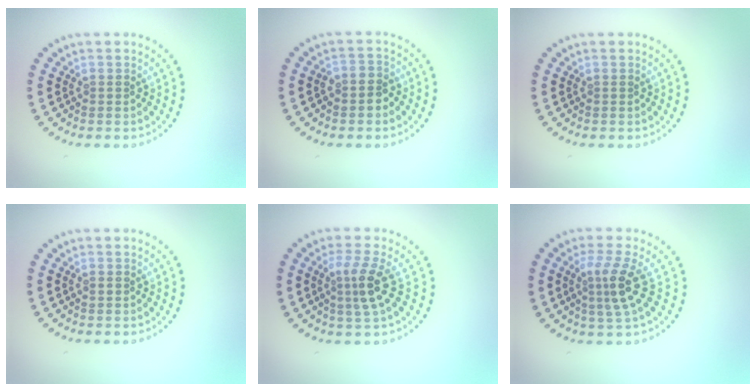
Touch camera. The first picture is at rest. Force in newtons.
{"total": 1.9, "press": 1.7, "slide": 0.8}
{"total": 0.0}
{"total": 0.8, "press": 0.8, "slide": 0.0}
{"total": 2.9, "press": 2.6, "slide": 1.4}
{"total": 3.4, "press": 2.8, "slide": 1.9}